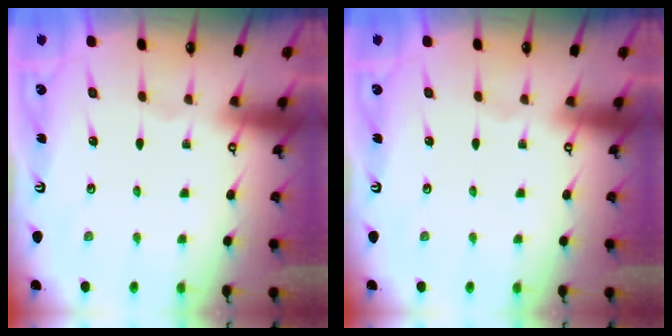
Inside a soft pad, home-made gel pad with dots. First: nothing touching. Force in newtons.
{"total": 0.0}